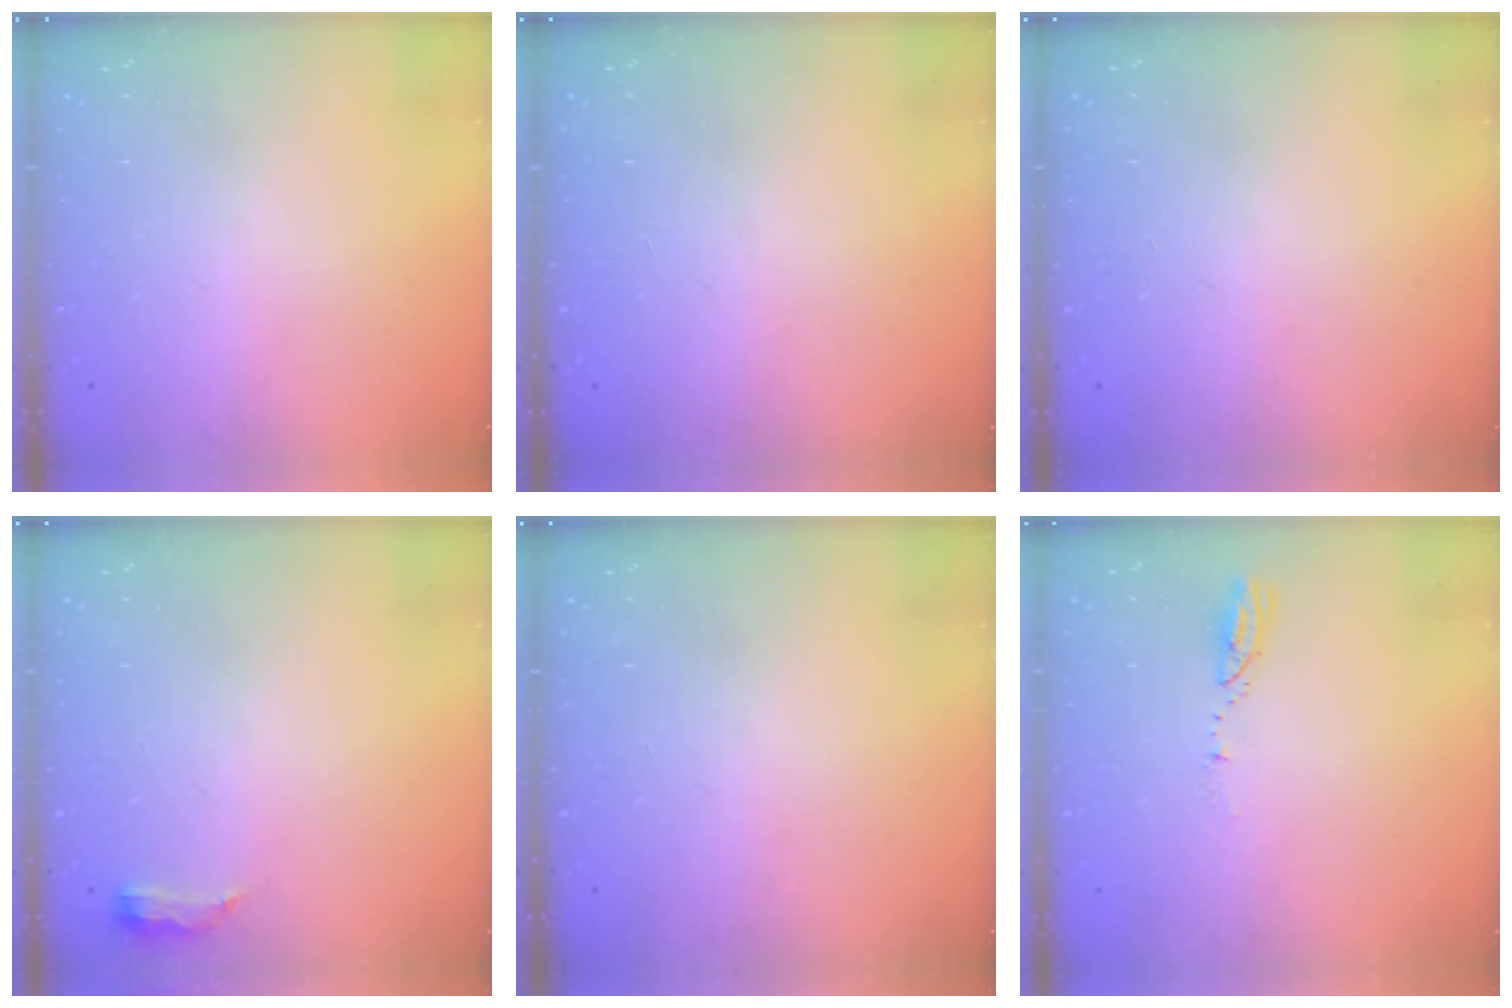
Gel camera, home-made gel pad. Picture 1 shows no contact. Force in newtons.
{"total": 0.0}
{"total": 0.0}
{"total": 5.1, "press": 4.8, "slide": 1.7}
{"total": 0.0}
{"total": 3.1, "press": 3.1, "slide": 0.3}